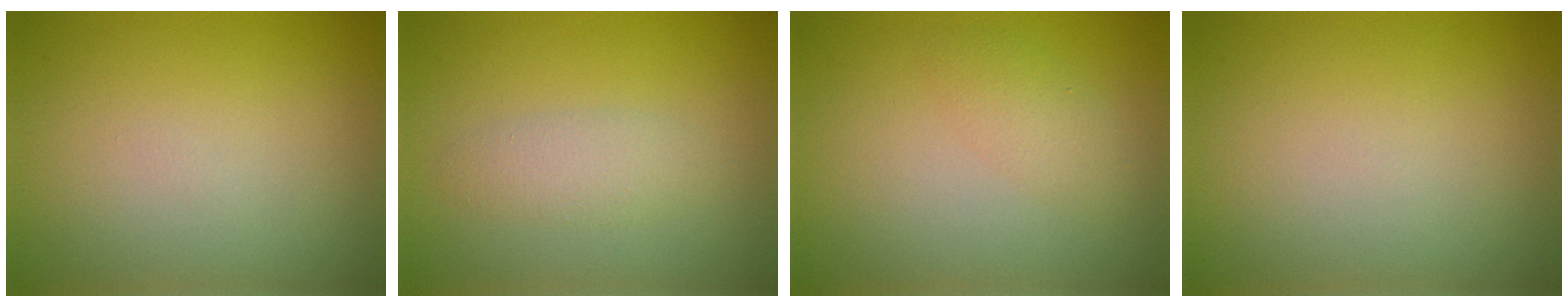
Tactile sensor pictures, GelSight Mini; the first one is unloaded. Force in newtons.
{"total": 1.9, "press": 1.9, "slide": 0.1}
{"total": 1.9, "press": 1.9, "slide": 0.0}
{"total": 0.0}